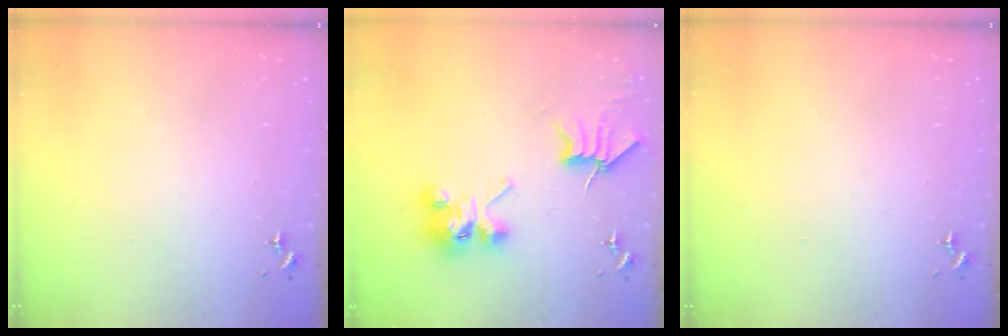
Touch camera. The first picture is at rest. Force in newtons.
{"total": 8.1, "press": 8.1, "slide": 0.4}
{"total": 0.0}